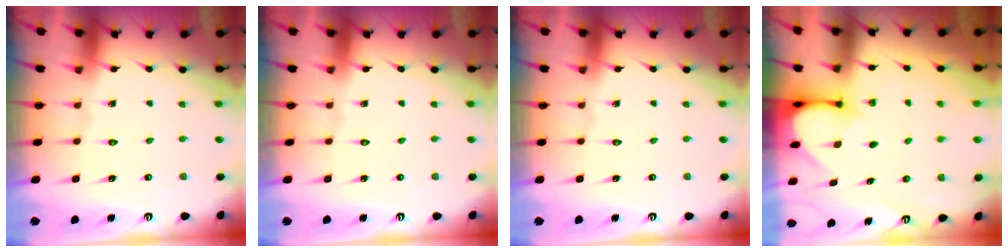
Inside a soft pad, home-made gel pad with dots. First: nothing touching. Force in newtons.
{"total": 0.0}
{"total": 0.0}
{"total": 3.0, "press": 3.0, "slide": 0.3}